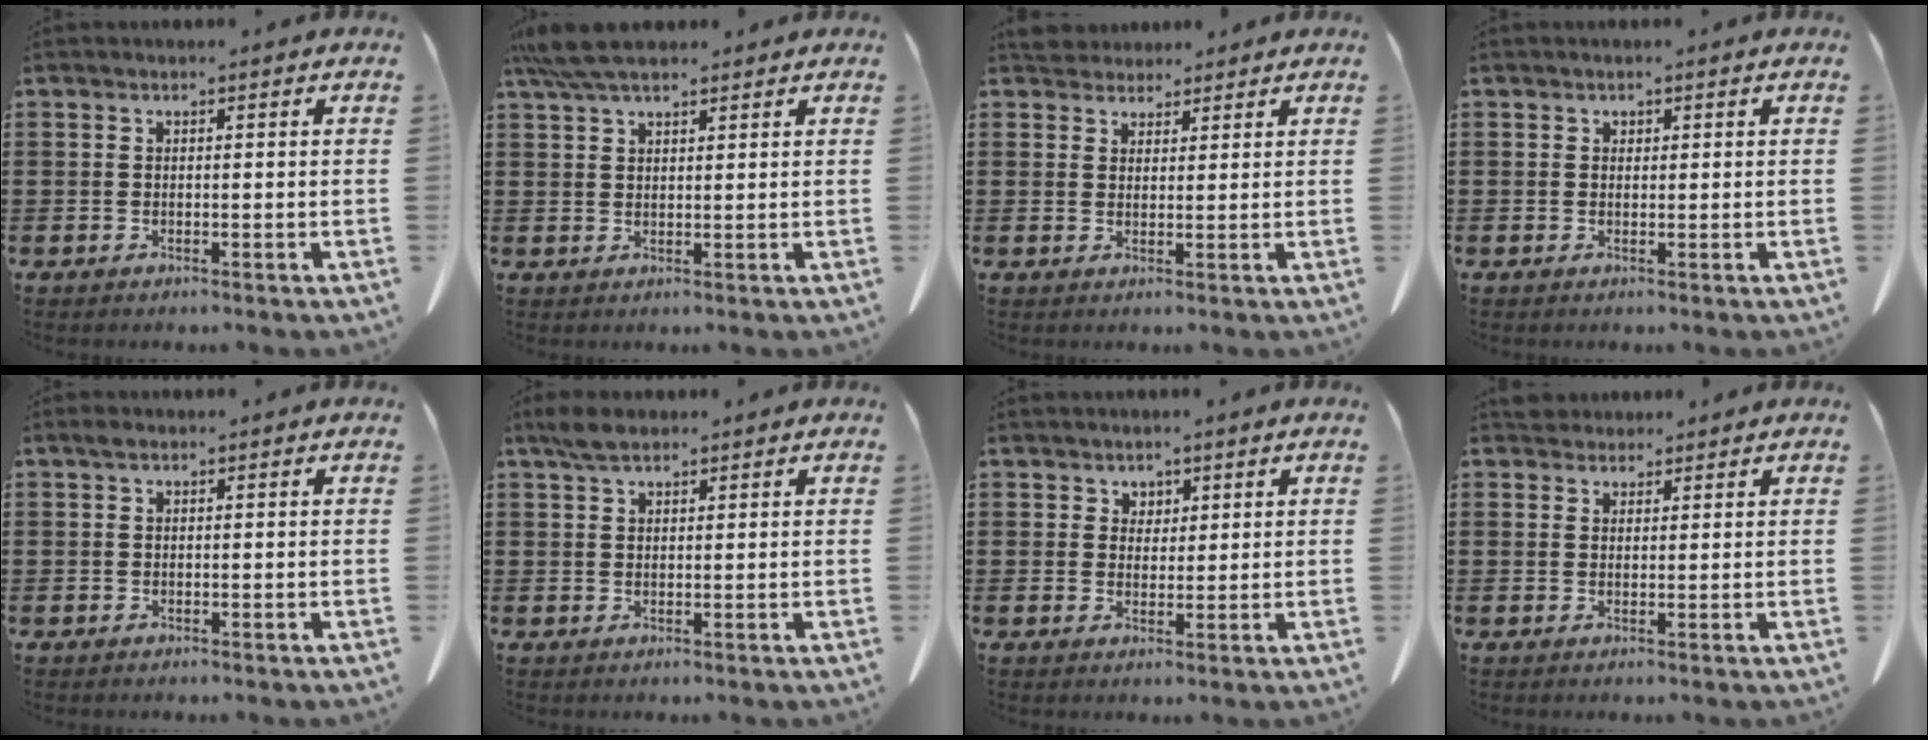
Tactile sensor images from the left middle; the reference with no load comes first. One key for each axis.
{"total": 5.5, "fx": 4.4, "fy": 1.3, "fz": 3.1, "tx": -0.071, "ty": -0.003, "tz": 0.082}
{"total": 3.6, "fx": 3.4, "fy": 1.2, "fz": 0.3, "tx": -0.007, "ty": -0.006, "tz": 0.065}
{"total": 0.5, "fx": 0.3, "fy": 0.4, "fz": 0.0, "tx": -0.003, "ty": 0.001, "tz": 0.007}
{"total": 0.7, "fx": 0.3, "fy": 0.5, "fz": 0.4, "tx": -0.011, "ty": 0.005, "tz": 0.004}
{"total": 2.9, "fx": 2.2, "fy": 1.1, "fz": 1.4, "tx": -0.034, "ty": 0.005, "tz": 0.041}
{"total": 2.3, "fx": 1.8, "fy": 1.4, "fz": 0.2, "tx": -0.002, "ty": 0.003, "tz": 0.032}
{"total": 2.3, "fx": 2.1, "fy": 0.9, "fz": 0.1, "tx": 0.000, "ty": 0.002, "tz": 0.040}